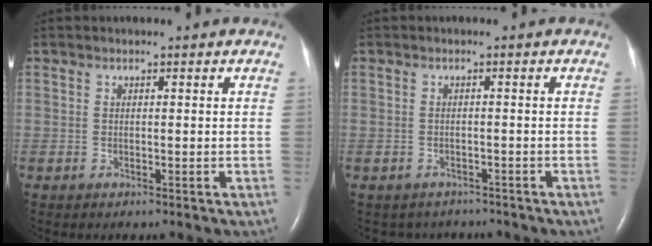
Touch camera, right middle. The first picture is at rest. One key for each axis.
{"total": 3.6, "fx": -3.2, "fy": 1.6, "fz": -0.3, "tx": -0.002, "ty": 0.004, "tz": -0.042}